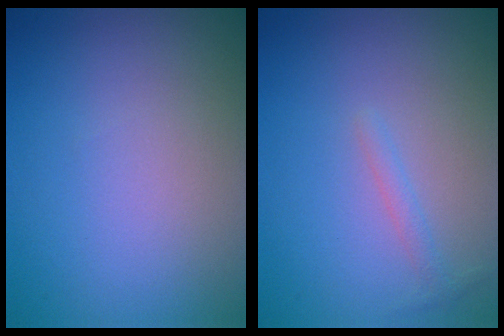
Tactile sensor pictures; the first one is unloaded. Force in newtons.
{"total": 0.9, "press": 0.9, "slide": 0.0}